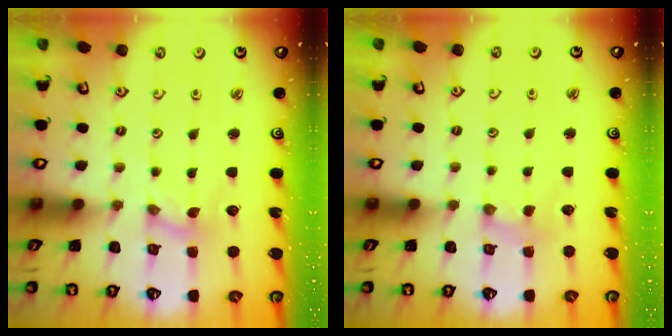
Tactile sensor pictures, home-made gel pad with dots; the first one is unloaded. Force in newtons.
{"total": 2.5, "press": 2.5, "slide": 0.3}